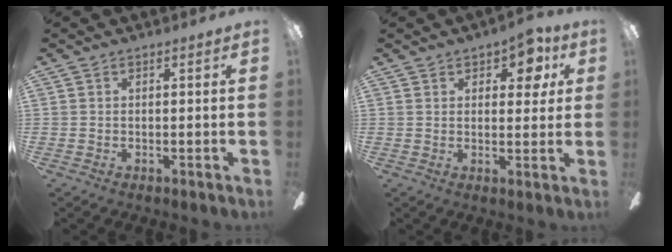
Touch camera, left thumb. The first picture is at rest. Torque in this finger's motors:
{"motor_torque": [0.22, 0.30, 0.03, -0.06, 0.00]}